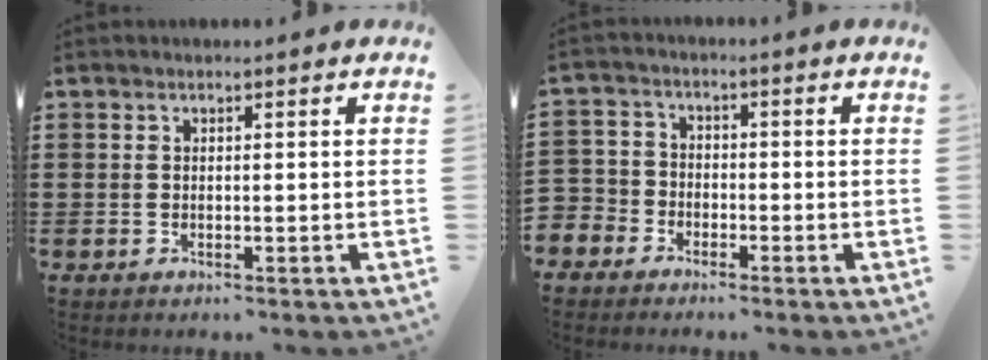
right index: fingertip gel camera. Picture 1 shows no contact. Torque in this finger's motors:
{"motor_torque": [1.09, 1.05, 0.17, 0.01]}